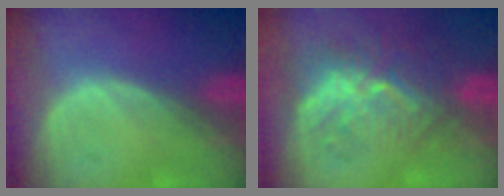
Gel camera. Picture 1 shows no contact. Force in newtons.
{"total": 8.8, "press": 8.1, "slide": 3.5}